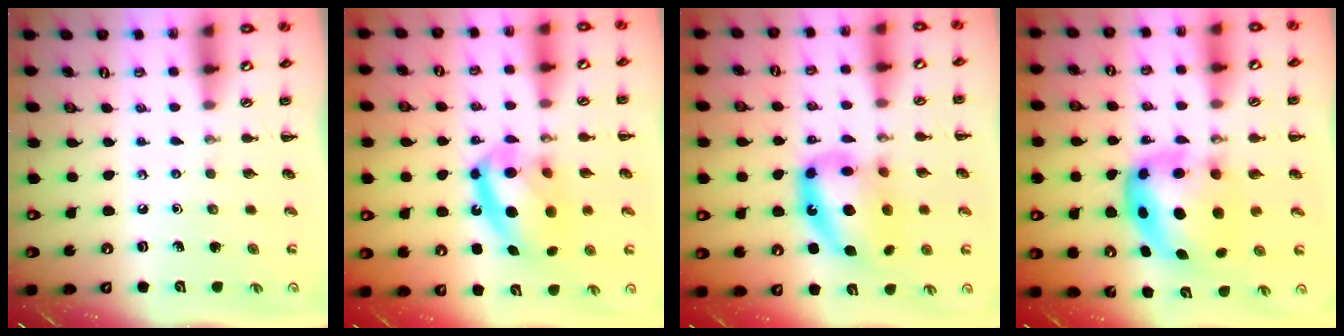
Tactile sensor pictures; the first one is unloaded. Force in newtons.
{"total": 16.0, "press": 15.5, "slide": 3.9}
{"total": 14.0, "press": 13.6, "slide": 3.3}
{"total": 7.5, "press": 7.3, "slide": 1.7}